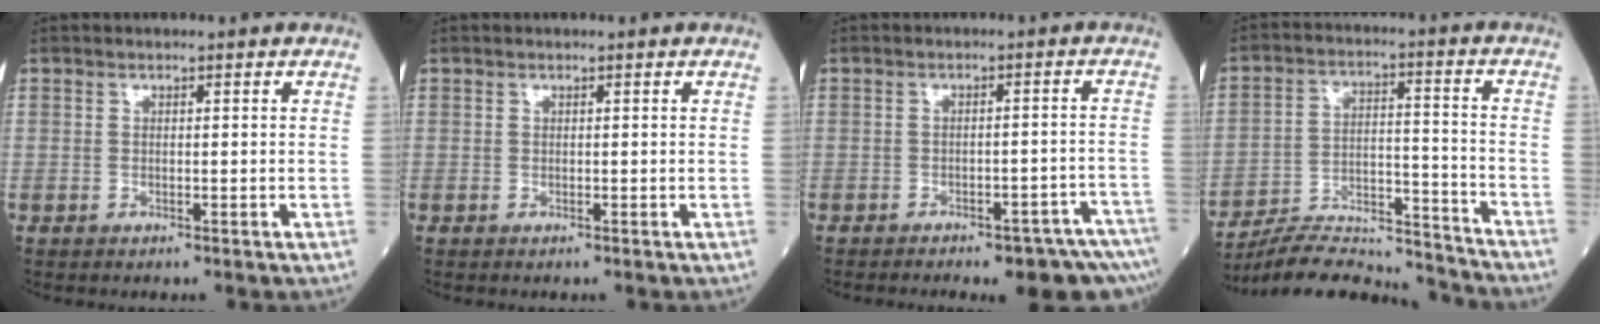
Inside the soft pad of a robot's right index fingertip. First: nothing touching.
{"total": 0.0}
{"total": 11.1, "force": [-8.8, 2.3, 6.3], "torque": [-0.044, 0.017, -0.104]}
{"total": 16.4, "force": [-16.2, 1.4, 2.7], "torque": [-0.044, 0.027, -0.254]}